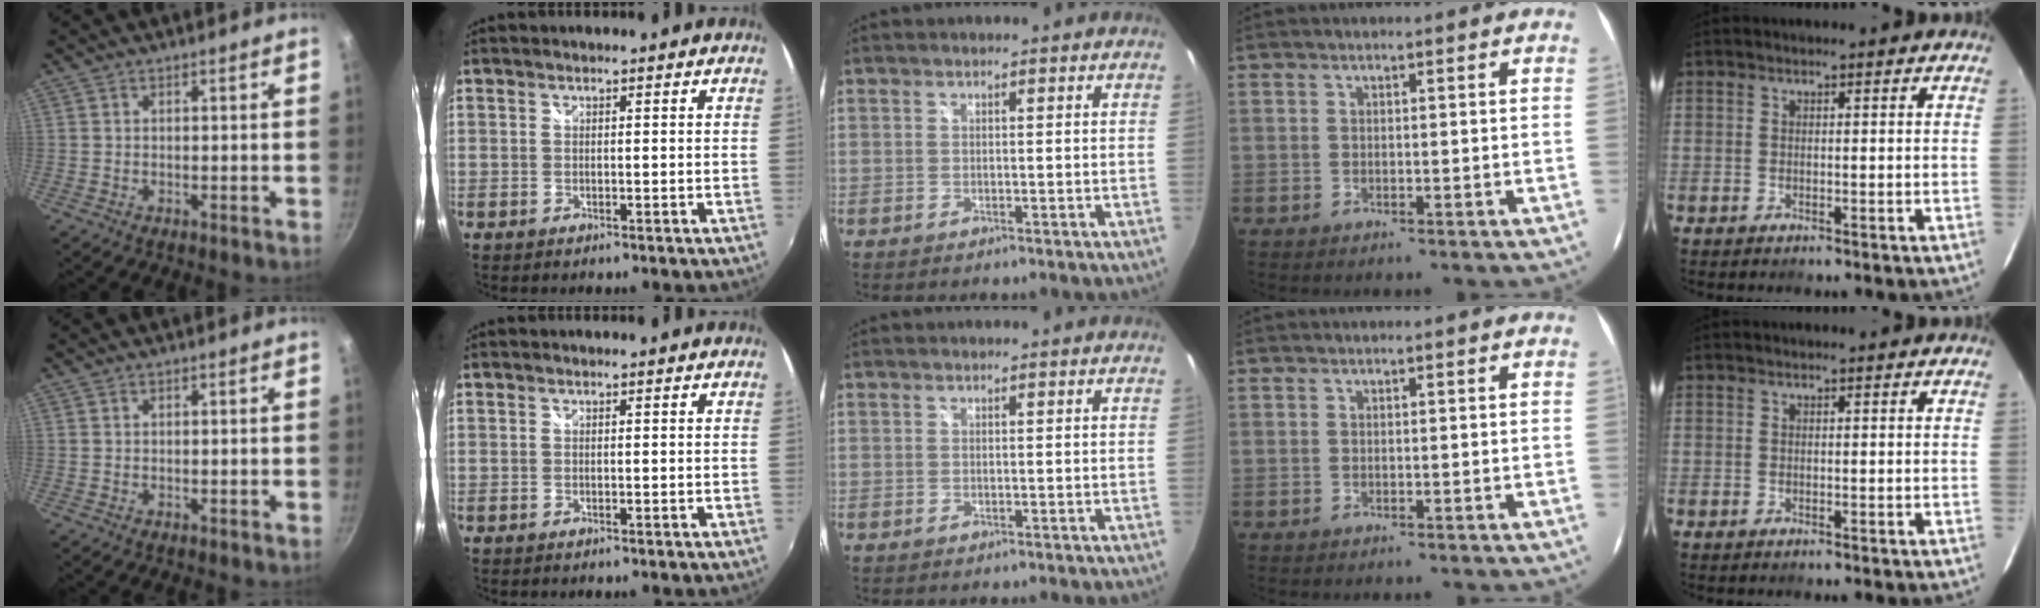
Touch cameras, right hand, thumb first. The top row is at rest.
{}